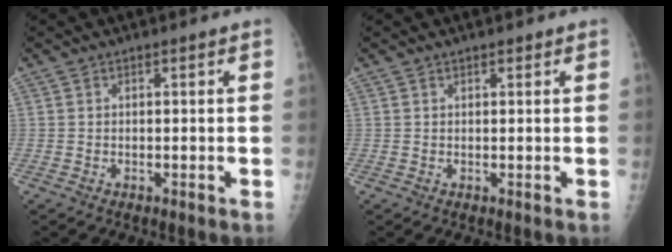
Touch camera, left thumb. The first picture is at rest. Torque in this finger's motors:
{"motor_torque": [-0.16, 0.06, -0.38, -0.06, 0.01]}